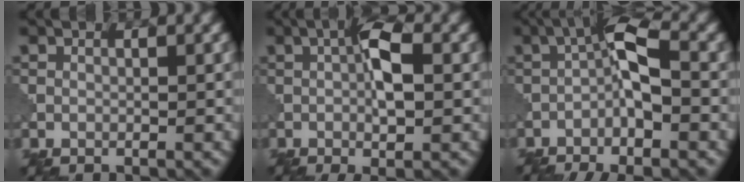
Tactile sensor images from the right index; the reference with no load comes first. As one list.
[{"total": 4.6, "force": [-0.1, 1.2, 4.4], "torque": [-0.078, 0.005, -0.006]}, {"total": 7.6, "force": [-2.5, 2.3, 6.8], "torque": [-0.114, 0.008, -0.053]}]